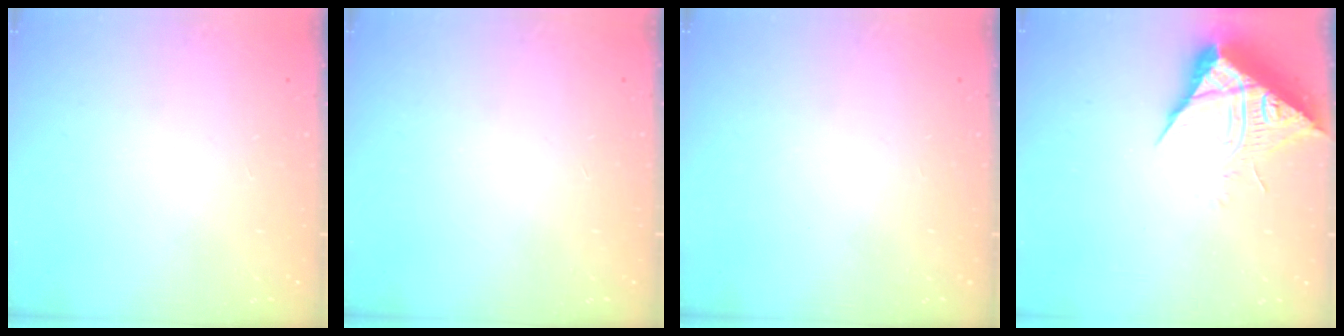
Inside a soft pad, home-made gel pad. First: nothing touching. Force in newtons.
{"total": 0.0}
{"total": 0.0}
{"total": 8.8, "press": 8.7, "slide": 0.9}